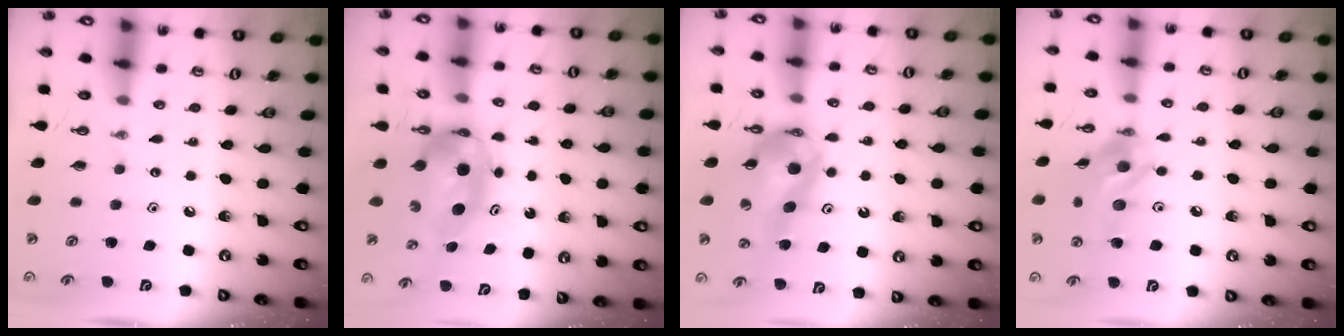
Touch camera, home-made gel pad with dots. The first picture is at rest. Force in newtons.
{"total": 6.7, "press": 6.7, "slide": 1.0}
{"total": 14.2, "press": 14.1, "slide": 1.5}
{"total": 14.0, "press": 13.7, "slide": 2.8}